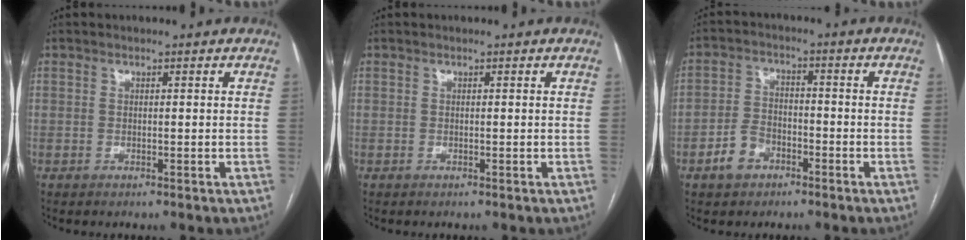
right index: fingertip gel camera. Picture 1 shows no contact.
{"total": 0.0}
{"total": 5.4, "force": [-3.1, 3.7, 2.6], "torque": [-0.058, 0.013, -0.053]}